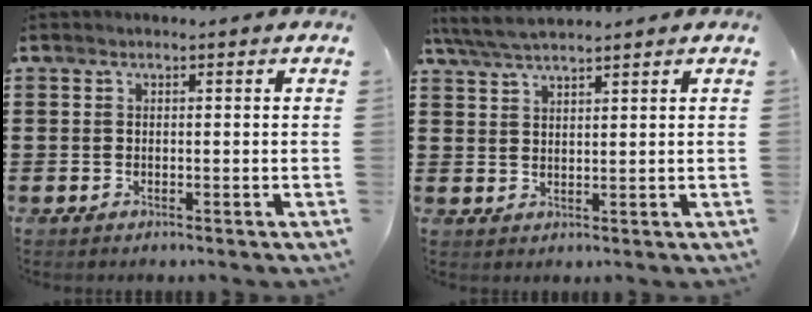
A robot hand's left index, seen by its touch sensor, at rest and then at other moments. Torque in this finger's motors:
{"motor_torque": [-2.05, -0.09, -1.05, -0.21]}